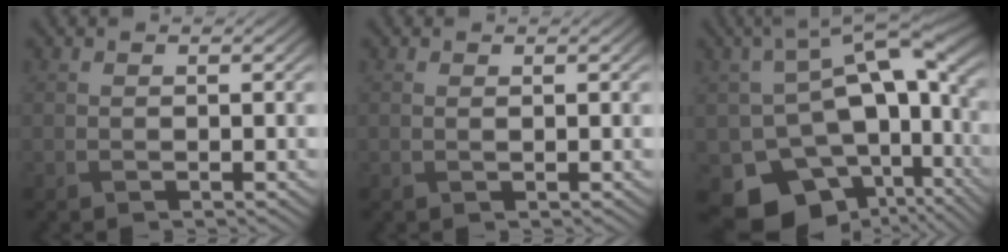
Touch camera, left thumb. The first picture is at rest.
{"total": 0.6, "force": [0.2, 0.1, 0.5], "torque": [-0.011, -0.003, 0.005]}
{"total": 17.0, "force": [-1.8, 11.2, 12.7], "torque": [-0.221, -0.052, 0.016]}